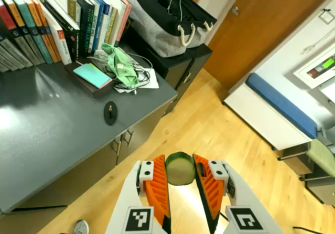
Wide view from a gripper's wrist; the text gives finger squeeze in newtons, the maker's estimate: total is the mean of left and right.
{"total": 9.2, "left": 9.3, "right": 9.2}